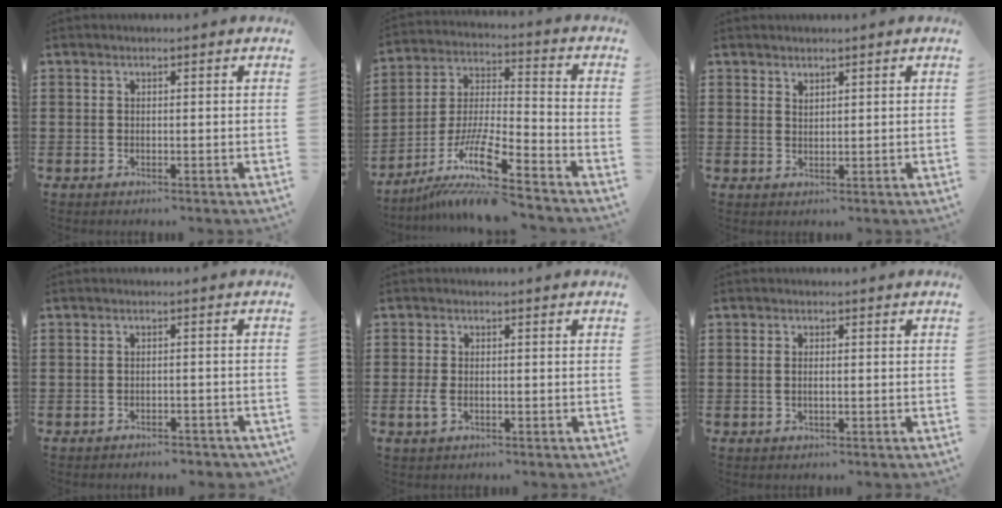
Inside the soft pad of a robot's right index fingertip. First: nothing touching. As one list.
[{"total": 12.5, "force": [-8.8, 1.7, 8.7], "torque": [-0.187, 0.000, -0.175]}, {"total": 1.2, "force": [1.2, 0.3, -0.1], "torque": [0.001, 0.000, 0.023]}, {"total": 1.7, "force": [-1.7, 0.3, 0.2], "torque": [-0.010, 0.000, -0.036]}, {"total": 2.2, "force": [-0.6, 1.1, 1.7], "torque": [-0.049, -0.005, -0.015]}, {"total": 1.2, "force": [-0.1, 0.5, 1.1], "torque": [-0.021, 0.002, -0.003]}]